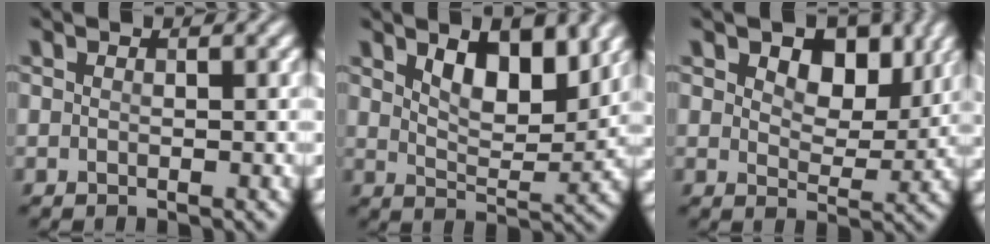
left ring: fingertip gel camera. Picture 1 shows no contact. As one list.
[{"total": 5.6, "force": [3.0, 2.2, 4.2], "torque": [-0.072, -0.007, 0.046]}, {"total": 5.9, "force": [2.7, 3.6, 3.8], "torque": [-0.062, -0.010, 0.032]}]